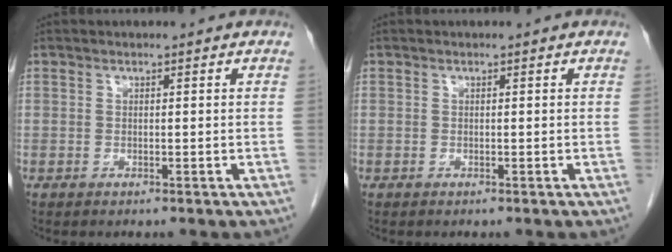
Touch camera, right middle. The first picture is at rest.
{"total": 0.0}